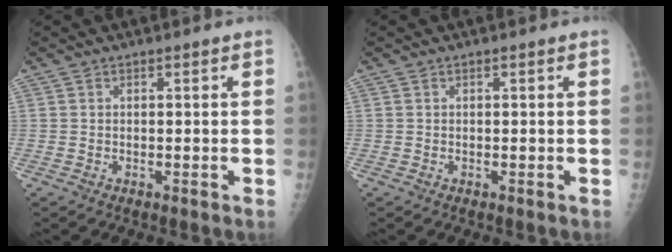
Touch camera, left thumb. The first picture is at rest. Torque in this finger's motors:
{"motor_torque": [-0.02, 0.02, -0.05, 0.04, 0.00]}